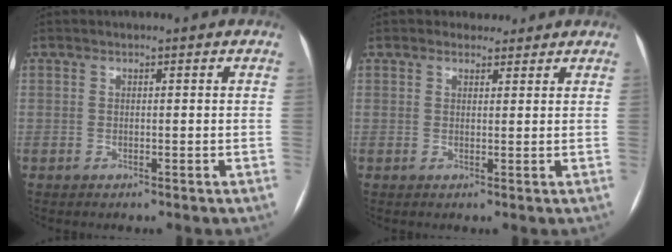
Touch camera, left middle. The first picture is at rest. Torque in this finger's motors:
{"motor_torque": [0.21, -0.28, 0.00, 0.00]}